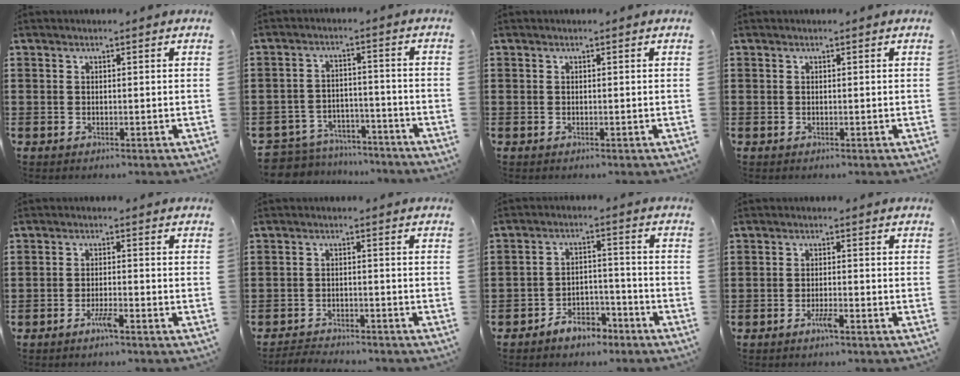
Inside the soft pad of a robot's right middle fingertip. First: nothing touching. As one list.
[{"total": 6.0, "force": [-5.9, 1.2, 0.2], "torque": [-0.024, 0.010, -0.126]}, {"total": 0.0}, {"total": 0.0}, {"total": 2.8, "force": [-1.9, 0.2, 2.1], "torque": [-0.043, -0.004, -0.036]}, {"total": 3.1, "force": [-3.1, 0.5, -0.1], "torque": [-0.005, 0.001, -0.068]}, {"total": 5.2, "force": [-4.7, 1.8, 1.0], "torque": [-0.015, 0.015, -0.093]}, {"total": 2.3, "force": [-1.6, 0.2, 1.7], "torque": [-0.038, -0.005, -0.030]}]